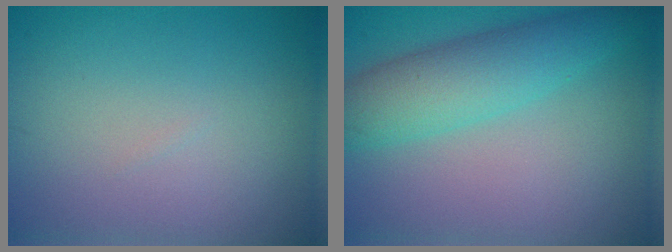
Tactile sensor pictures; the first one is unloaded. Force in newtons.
{"total": 5.3, "press": 5.3, "slide": 0.1}